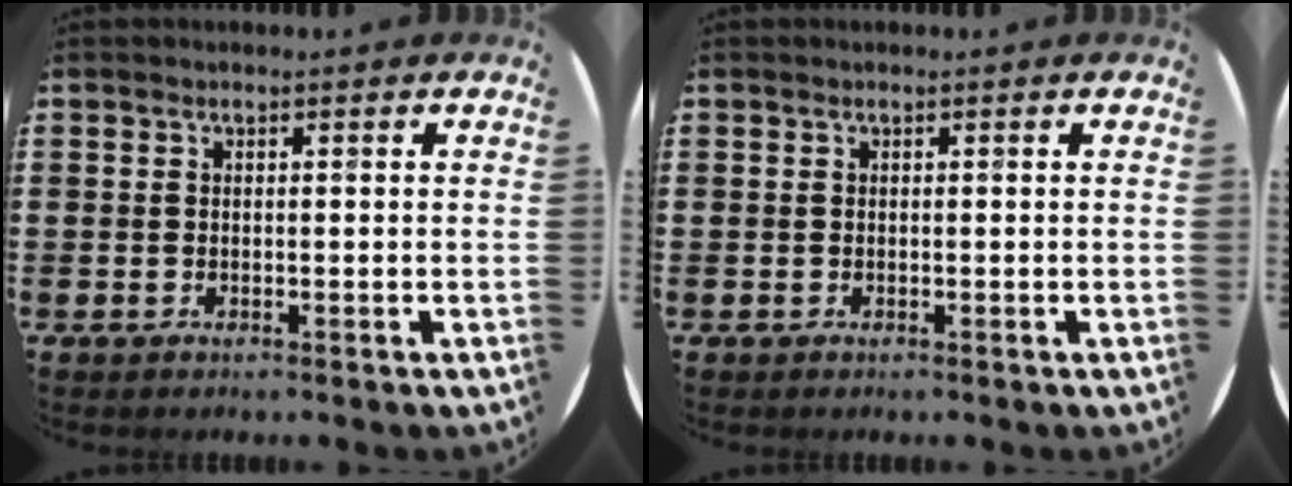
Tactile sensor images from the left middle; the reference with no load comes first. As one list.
[{"total": 0.0}]